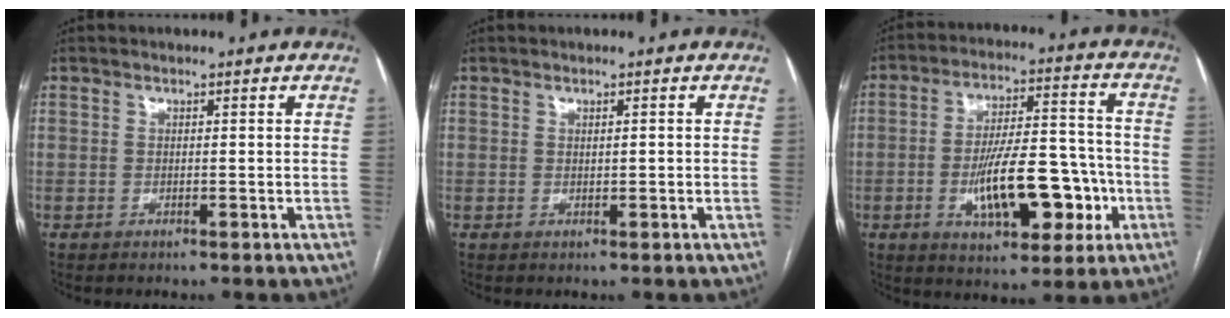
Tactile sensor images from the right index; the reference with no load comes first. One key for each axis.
{"total": 0.6, "fx": 0.1, "fy": 0.2, "fz": 0.6, "tx": -0.010, "ty": -0.001, "tz": 0.003}
{"total": 15.0, "fx": -4.3, "fy": 5.5, "fz": 13.3, "tx": -0.218, "ty": 0.021, "tz": -0.059}